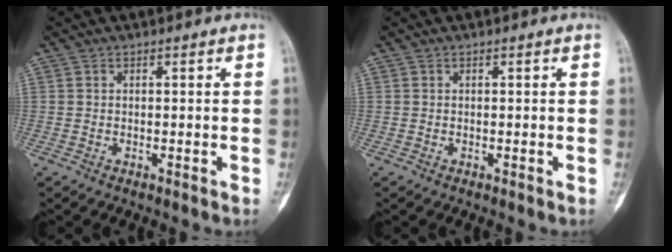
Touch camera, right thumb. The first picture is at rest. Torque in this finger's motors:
{"motor_torque": [-0.04, 0.04, 0.08, -0.07, 0.03]}